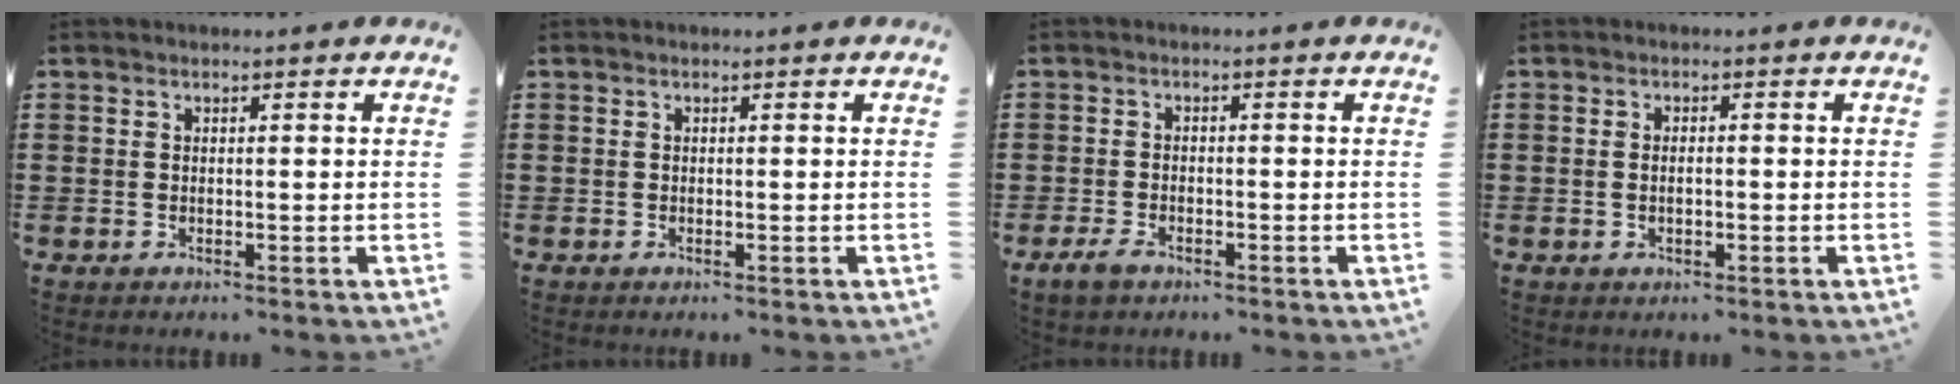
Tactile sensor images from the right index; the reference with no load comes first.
{"total": 0.0}
{"total": 2.1, "force": [-1.5, 0.9, 1.2], "torque": [-0.028, 0.000, -0.031]}
{"total": 1.7, "force": [-0.3, 0.7, 1.5], "torque": [-0.028, 0.004, -0.006]}